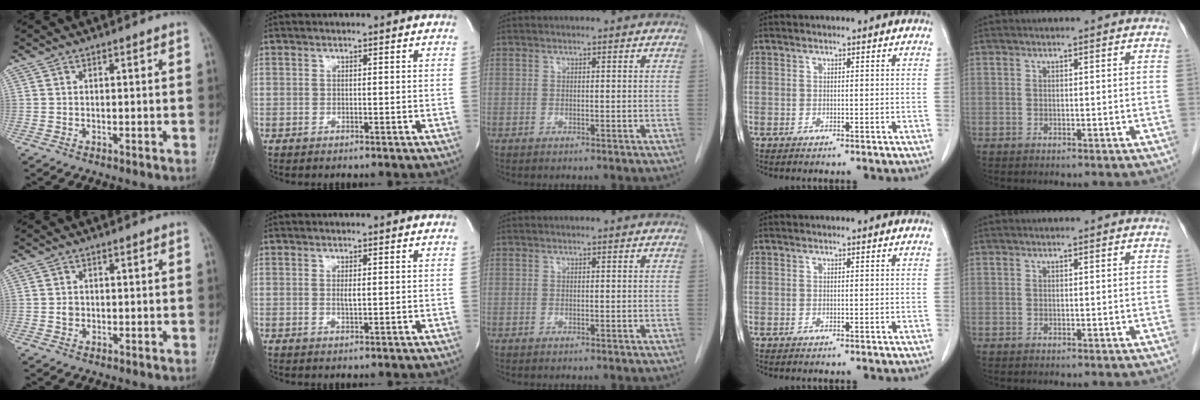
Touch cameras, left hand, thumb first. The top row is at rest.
{"thumb": {"total": 1.2, "force": [0.0, 1.0, 0.6], "torque": [-0.006, 0.002, 0.002]}, "index": {"total": 1.1, "force": [0.0, 0.1, 1.1], "torque": [-0.026, -0.006, 0.001]}}